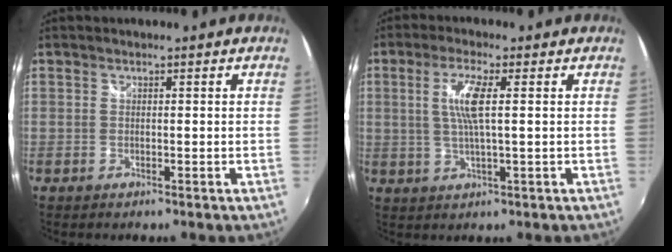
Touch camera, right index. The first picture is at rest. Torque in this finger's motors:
{"motor_torque": [0.23, -0.02, 0.45, 0.11]}